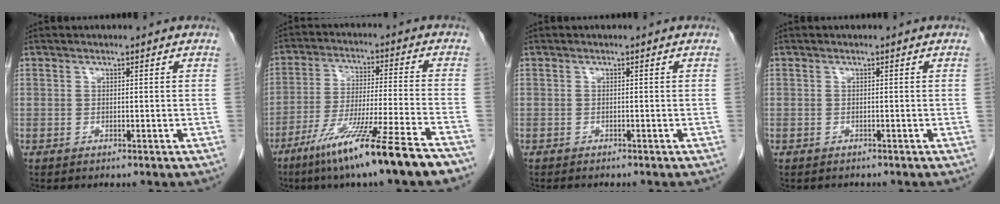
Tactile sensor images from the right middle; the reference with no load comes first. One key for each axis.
{"total": 21.6, "fx": -15.8, "fy": -1.2, "fz": 14.6, "tx": -0.197, "ty": -0.048, "tz": -0.254}
{"total": 2.4, "fx": -2.0, "fy": 0.8, "fz": 0.9, "tx": -0.017, "ty": -0.006, "tz": -0.024}
{"total": 1.1, "fx": -1.0, "fy": 0.5, "fz": 0.1, "tx": -0.011, "ty": 0.000, "tz": -0.014}